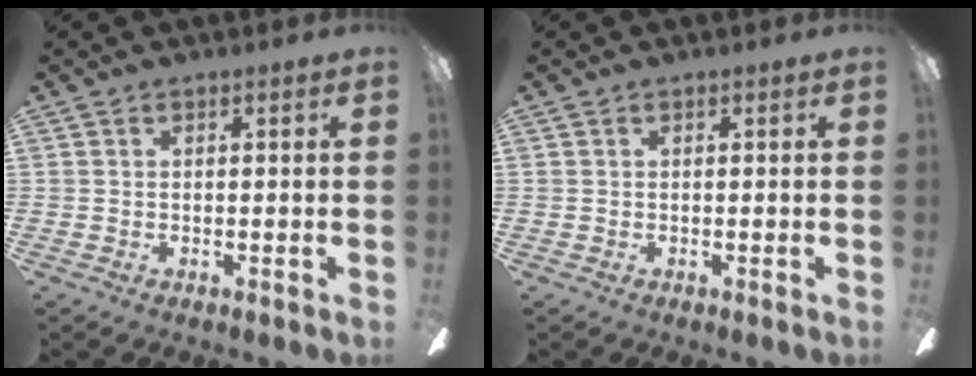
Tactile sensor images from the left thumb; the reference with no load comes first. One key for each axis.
{"total": 0.0}